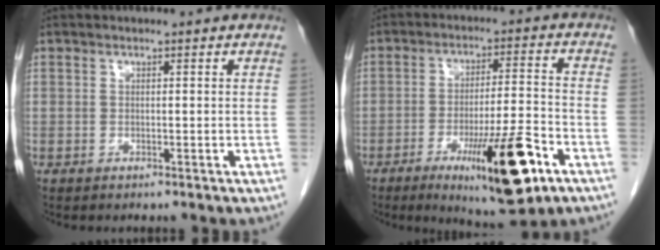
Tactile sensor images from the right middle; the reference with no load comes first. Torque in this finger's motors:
{"motor_torque": [0.99, -0.96, 0.47, 0.14]}